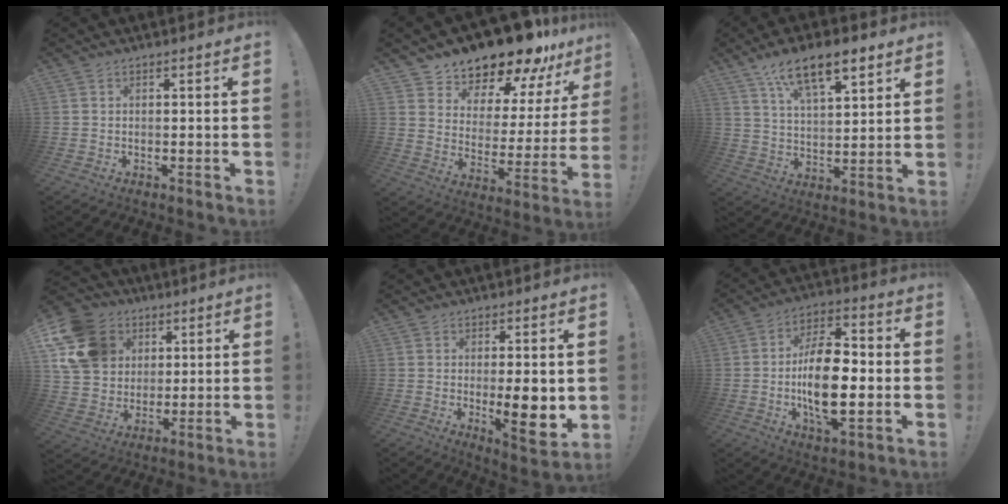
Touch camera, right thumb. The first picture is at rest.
{"total": 14.2, "force": [12.8, 4.1, 4.6], "torque": [-0.074, -0.118, 0.221]}
{"total": 13.7, "force": [8.8, 5.4, 9.0], "torque": [-0.144, -0.044, 0.153]}
{"total": 17.9, "force": [6.1, 14.5, 8.5], "torque": [-0.148, -0.018, 0.129]}
{"total": 10.0, "force": [-0.5, 2.3, 9.7], "torque": [-0.120, -0.015, -0.004]}
{"total": 17.0, "force": [-2.6, 8.2, 14.6], "torque": [-0.268, 0.008, -0.047]}